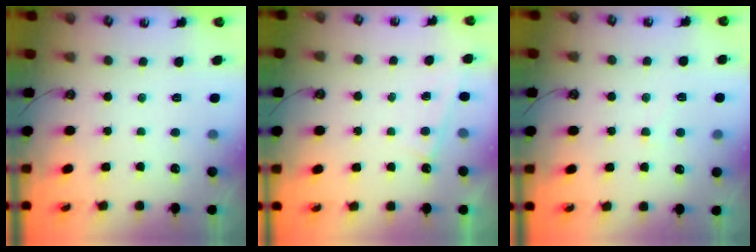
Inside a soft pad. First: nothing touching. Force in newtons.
{"total": 0.9, "press": 0.9, "slide": 0.1}
{"total": 2.9, "press": 2.7, "slide": 1.1}